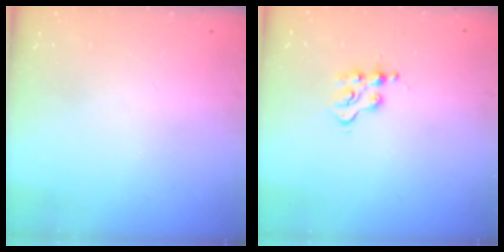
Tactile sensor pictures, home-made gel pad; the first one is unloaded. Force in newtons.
{"total": 3.3, "press": 3.3, "slide": 0.5}